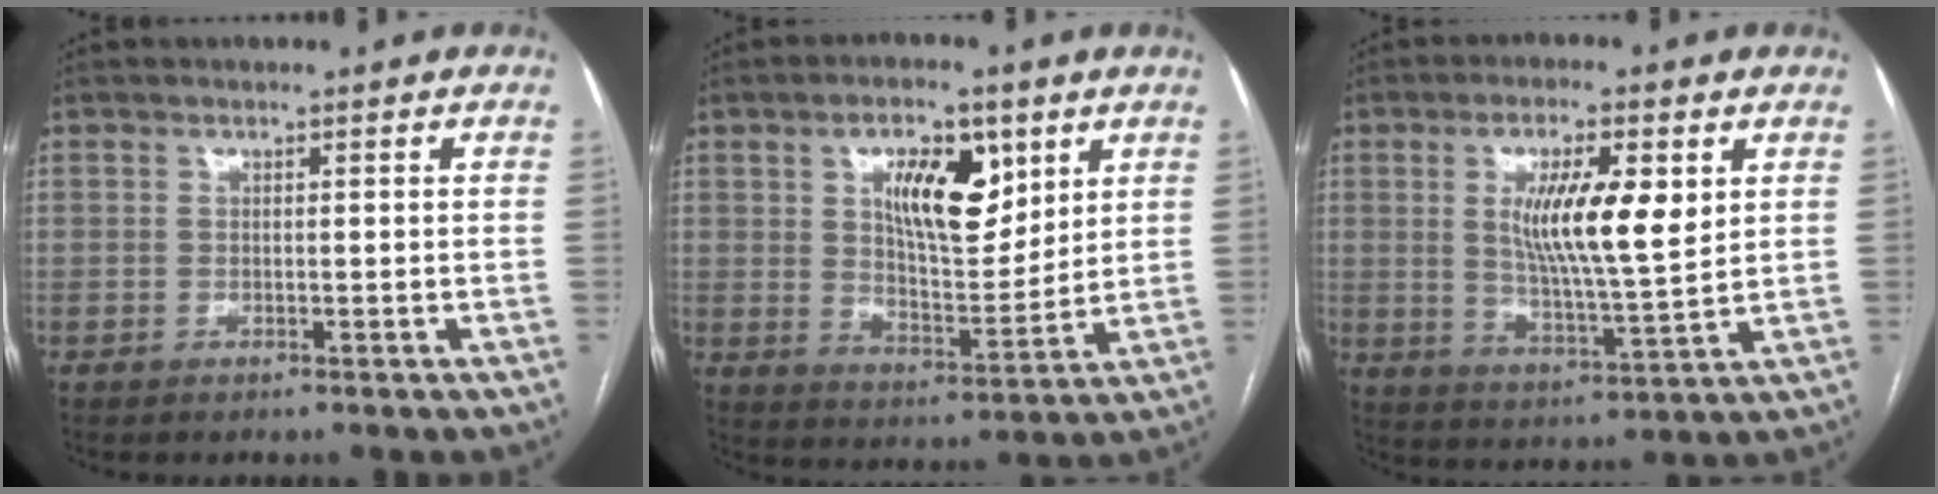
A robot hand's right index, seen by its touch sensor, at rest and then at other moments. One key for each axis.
{"total": 11.4, "fx": 4.8, "fy": 4.9, "fz": 9.1, "tx": -0.148, "ty": 0.006, "tz": 0.088}
{"total": 11.4, "fx": 3.1, "fy": 1.9, "fz": 10.8, "tx": -0.193, "ty": -0.004, "tz": 0.055}